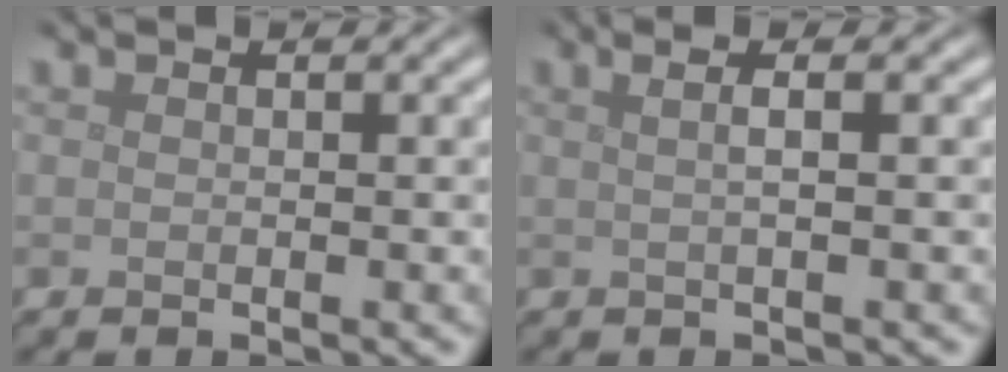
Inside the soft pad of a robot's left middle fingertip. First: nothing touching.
{"total": 3.2, "force": [1.1, 1.4, 2.6], "torque": [-0.023, 0.014, -0.011]}